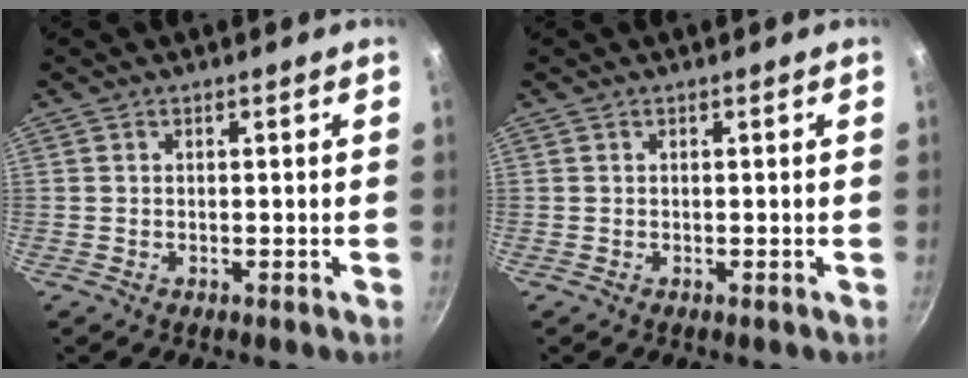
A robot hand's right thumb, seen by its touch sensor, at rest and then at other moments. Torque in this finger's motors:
{"motor_torque": [-0.08, 0.07, -0.21, 0.14, 0.02]}